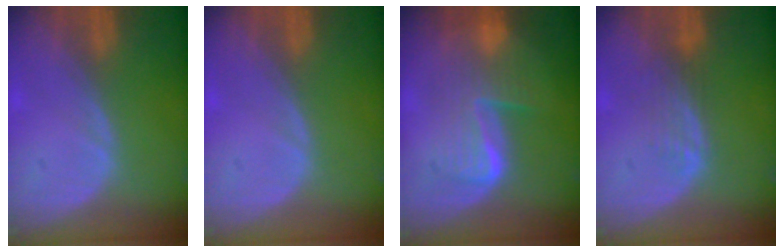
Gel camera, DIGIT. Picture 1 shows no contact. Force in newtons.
{"total": 0.0}
{"total": 7.2, "press": 7.2, "slide": 0.2}
{"total": 3.3, "press": 2.8, "slide": 1.8}